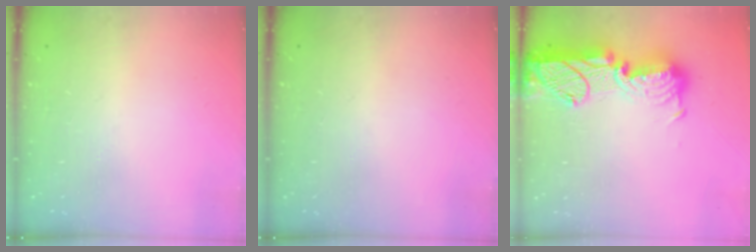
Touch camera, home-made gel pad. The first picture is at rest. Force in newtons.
{"total": 0.0}
{"total": 19.3, "press": 19.2, "slide": 1.1}